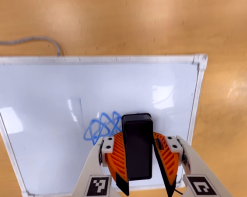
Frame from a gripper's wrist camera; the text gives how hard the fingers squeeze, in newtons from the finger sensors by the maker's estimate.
{"total": 9.1, "left": 10.2, "right": 7.9}